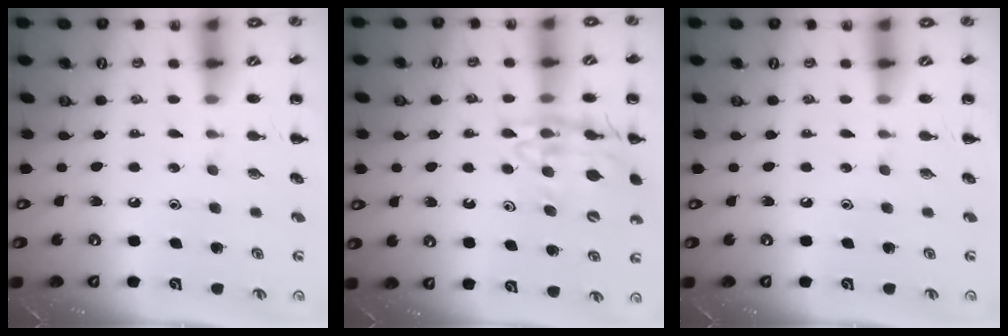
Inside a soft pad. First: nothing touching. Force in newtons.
{"total": 14.9, "press": 14.7, "slide": 2.4}
{"total": 0.0}